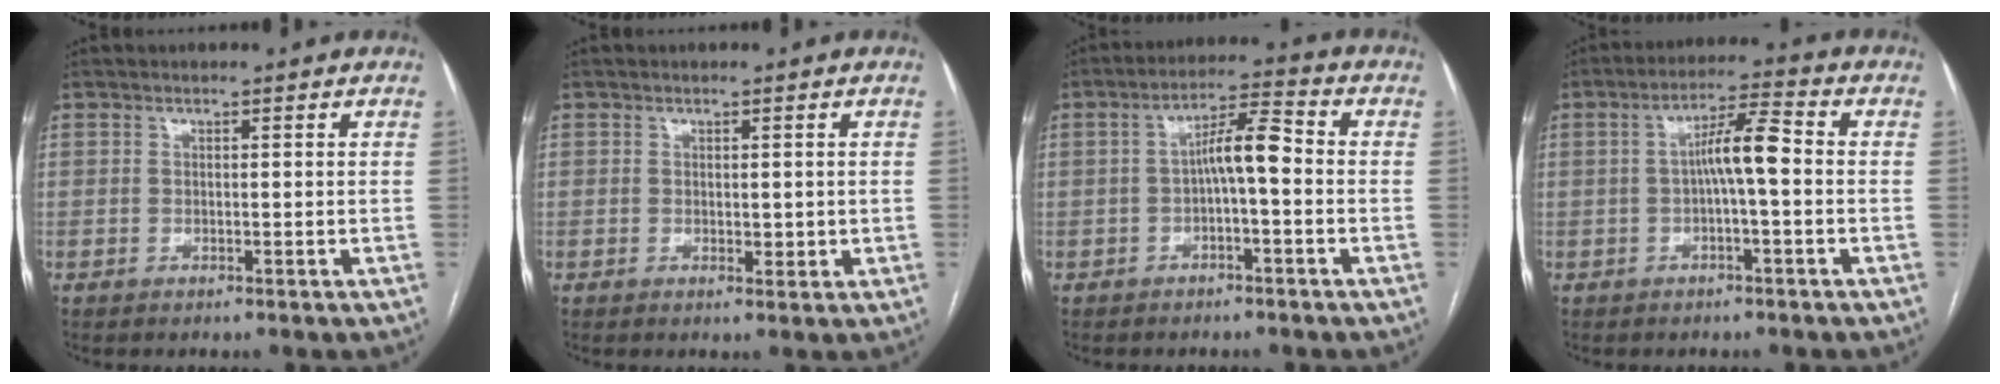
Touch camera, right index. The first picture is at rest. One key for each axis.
{"total": 1.7, "fx": 0.2, "fy": 1.2, "fz": 1.3, "tx": -0.015, "ty": -0.003, "tz": 0.005}
{"total": 6.3, "fx": -0.4, "fy": 1.3, "fz": 6.2, "tx": -0.106, "ty": 0.027, "tz": -0.008}
{"total": 6.4, "fx": -0.1, "fy": 0.8, "fz": 6.3, "tx": -0.111, "ty": 0.020, "tz": -0.002}